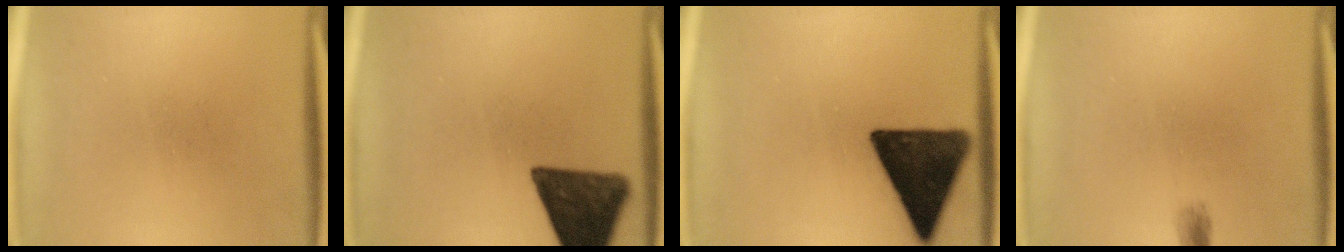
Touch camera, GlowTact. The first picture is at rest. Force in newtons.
{"total": 13.7}
{"total": 15.8}
{"total": 1.4}